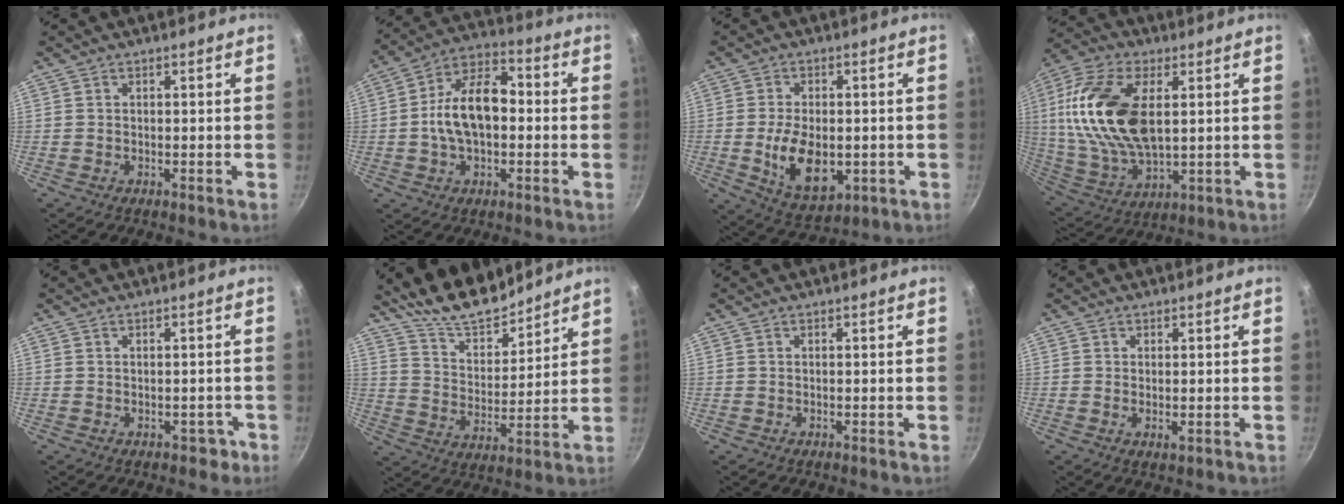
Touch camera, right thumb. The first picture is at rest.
{"total": 13.9, "force": [-0.6, 8.4, 11.1], "torque": [-0.168, 0.040, -0.026]}
{"total": 11.5, "force": [-1.6, 7.1, 9.0], "torque": [-0.140, -0.007, -0.012]}
{"total": 21.2, "force": [4.1, 11.4, 17.5], "torque": [-0.338, -0.005, 0.079]}
{"total": 2.2, "force": [-1.0, 1.7, 1.0], "torque": [0.006, 0.019, 0.001]}
{"total": 12.4, "force": [11.1, 3.8, 4.0], "torque": [-0.042, -0.083, 0.198]}
{"total": 0.0}
{"total": 1.2, "force": [-0.1, 0.4, 1.1], "torque": [-0.023, -0.005, -0.001]}